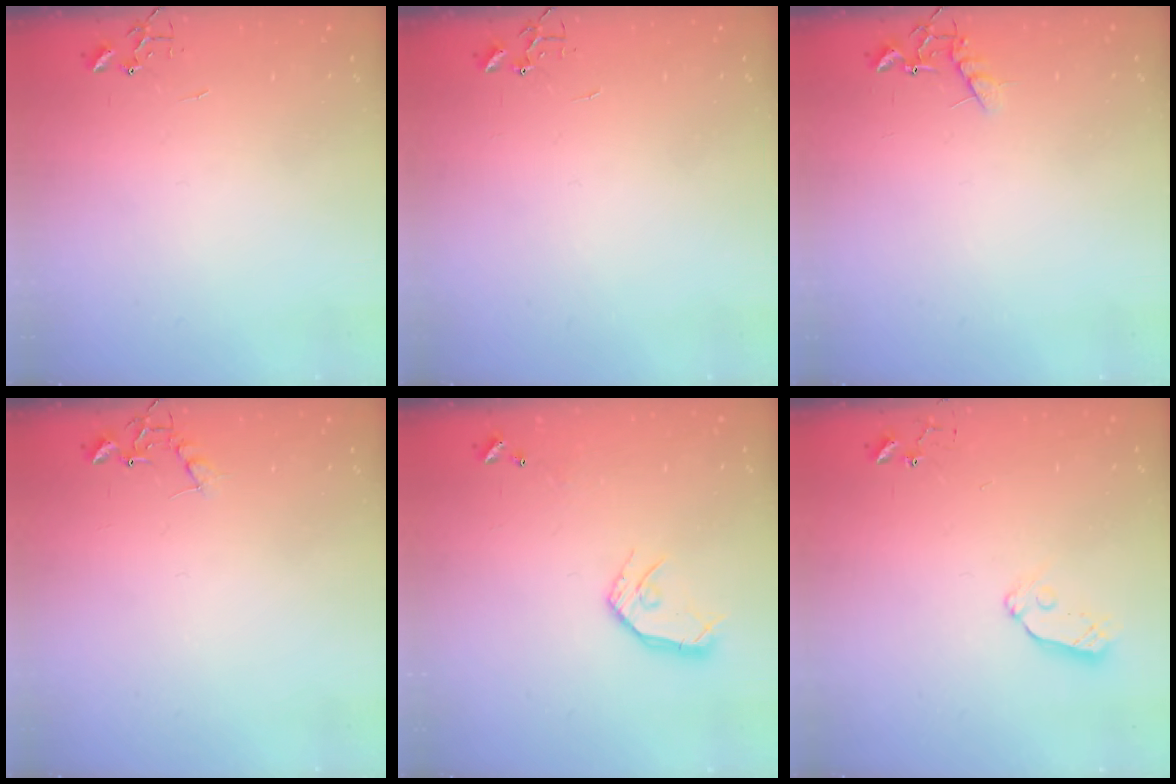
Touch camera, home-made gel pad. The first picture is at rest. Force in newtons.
{"total": 0.0}
{"total": 6.8, "press": 6.8, "slide": 0.3}
{"total": 6.8, "press": 6.8, "slide": 0.3}
{"total": 10.7, "press": 10.6, "slide": 1.0}
{"total": 7.3, "press": 7.3, "slide": 0.4}